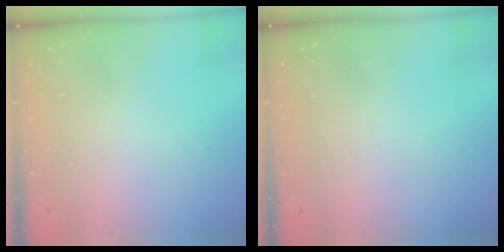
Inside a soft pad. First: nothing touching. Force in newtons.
{"total": 0.0}